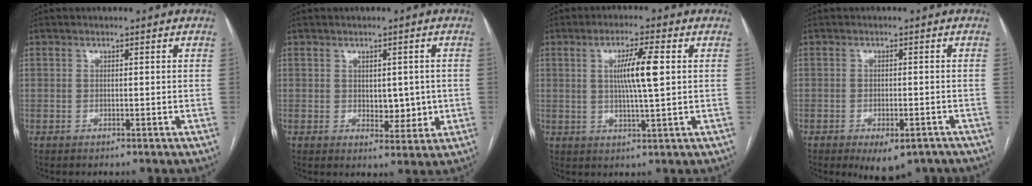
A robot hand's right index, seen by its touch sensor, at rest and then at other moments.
{"total": 4.6, "force": [0.0, 2.6, 3.8], "torque": [-0.046, -0.001, 0.009]}
{"total": 6.9, "force": [1.2, 0.0, 6.7], "torque": [-0.120, 0.001, 0.023]}
{"total": 6.1, "force": [-4.2, 2.6, 3.6], "torque": [-0.040, -0.001, -0.055]}